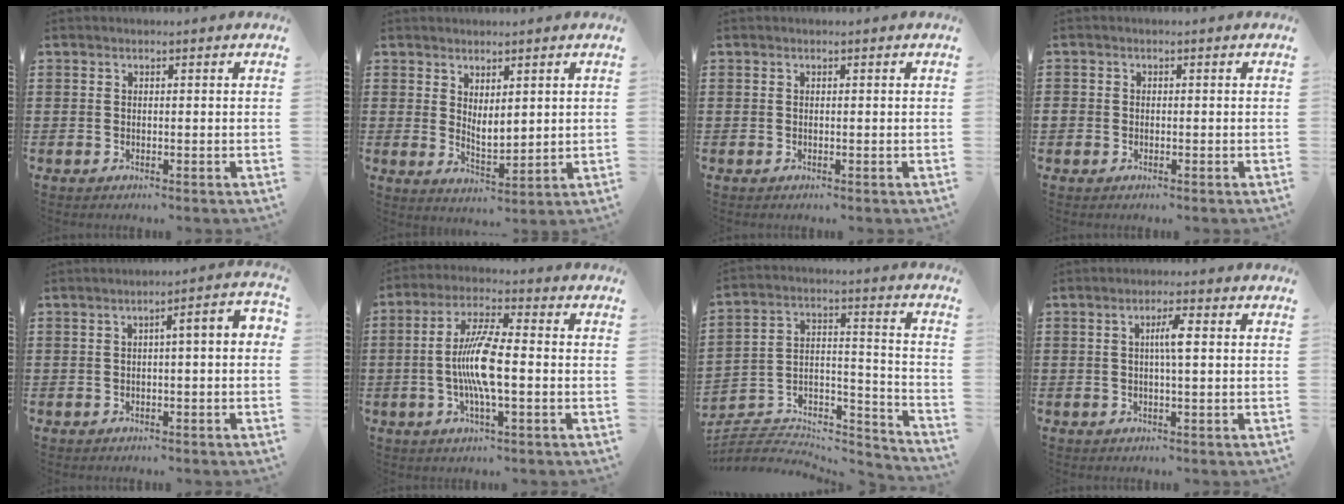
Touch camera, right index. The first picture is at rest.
{"total": 2.8, "force": [2.4, 1.0, 1.1], "torque": [-0.029, 0.001, 0.044]}
{"total": 0.0}
{"total": 1.1, "force": [-0.4, 1.0, 0.3], "torque": [-0.007, 0.004, -0.010]}
{"total": 2.8, "force": [-0.9, 0.2, 2.6], "torque": [-0.047, 0.001, -0.021]}
{"total": 8.7, "force": [-1.3, 1.6, 8.4], "torque": [-0.172, -0.008, -0.031]}
{"total": 4.5, "force": [-3.7, 2.2, 1.1], "torque": [-0.026, -0.004, -0.075]}
{"total": 3.4, "force": [0.3, 0.4, 3.4], "torque": [-0.063, 0.000, 0.002]}